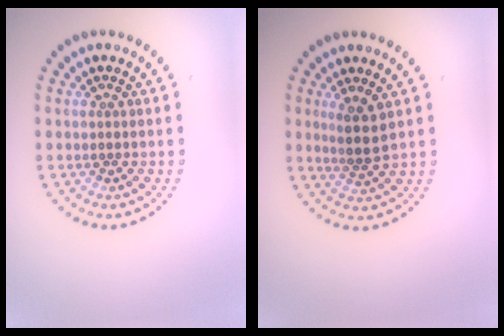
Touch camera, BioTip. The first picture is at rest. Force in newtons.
{"total": 2.4, "press": 1.9, "slide": 1.5}